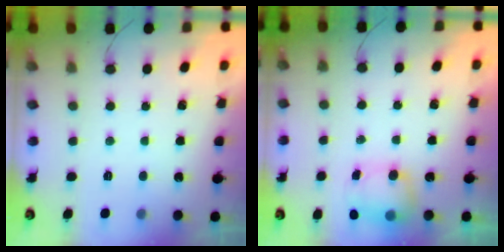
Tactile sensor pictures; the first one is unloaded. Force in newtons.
{"total": 7.2, "press": 7.1, "slide": 0.8}